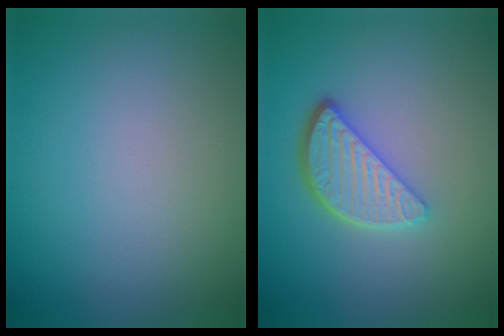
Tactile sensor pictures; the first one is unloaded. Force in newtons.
{"total": 3.9, "press": 3.2, "slide": 2.2}